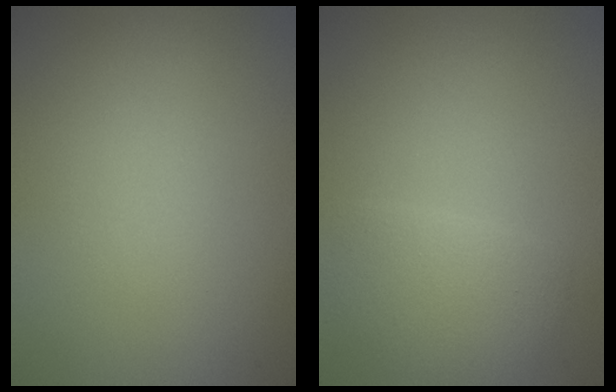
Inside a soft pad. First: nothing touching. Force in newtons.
{"total": 3.1, "press": 3.1, "slide": 0.1}